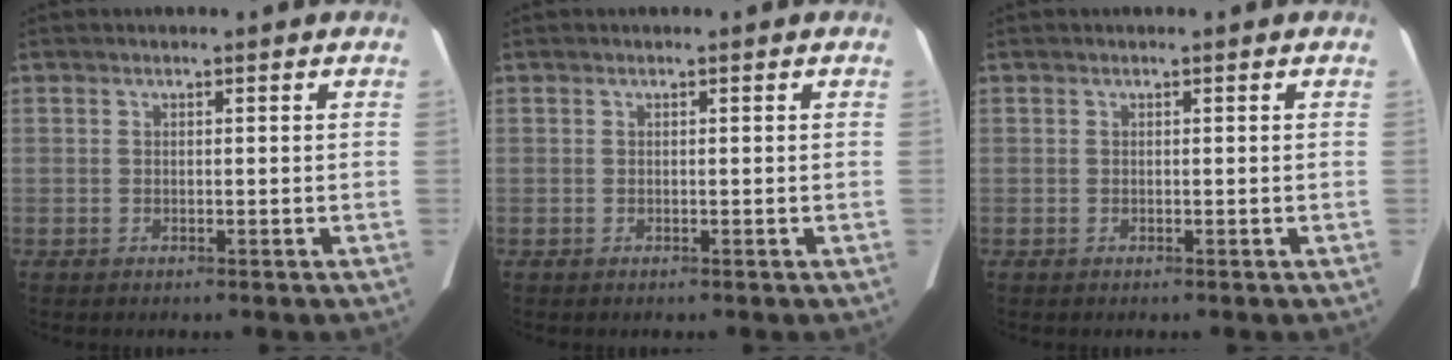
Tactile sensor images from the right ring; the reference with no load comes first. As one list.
[{"total": 0.0}, {"total": 0.0}]